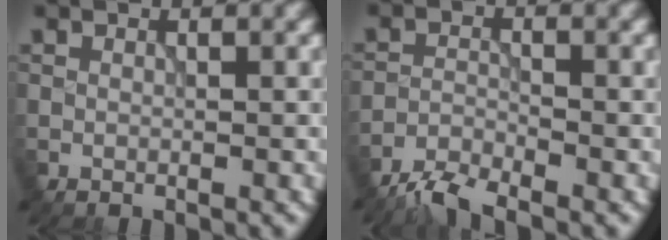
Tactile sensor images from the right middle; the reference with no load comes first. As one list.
[{"total": 3.4, "force": [-3.0, 0.5, 1.3], "torque": [-0.029, -0.005, -0.069]}]